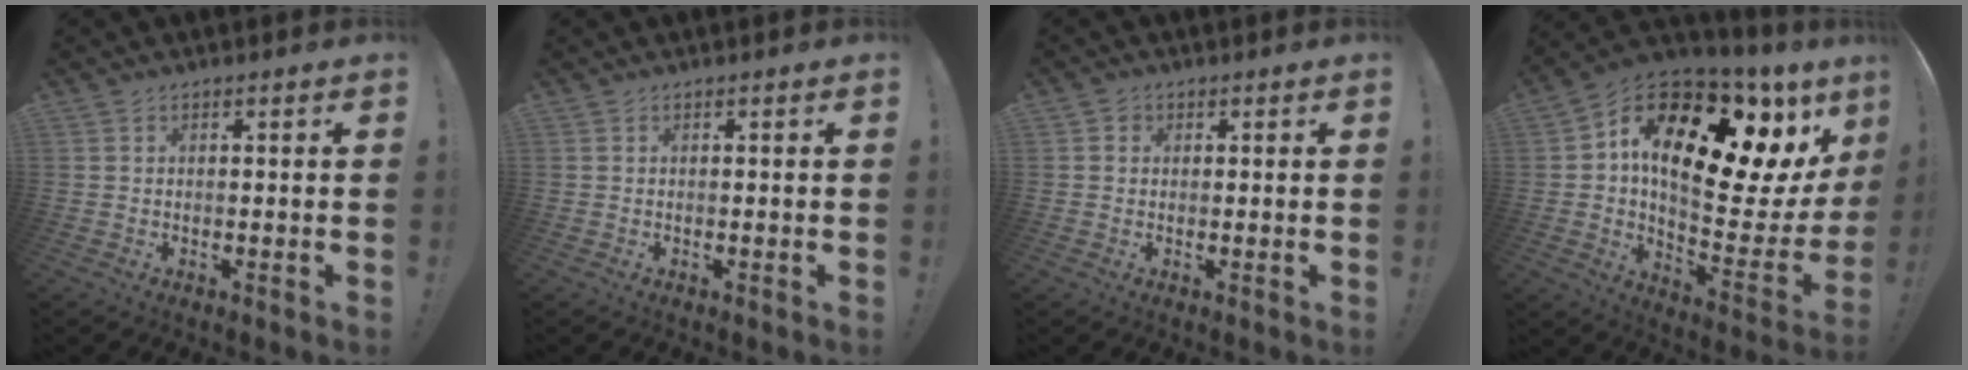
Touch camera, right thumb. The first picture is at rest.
{"total": 0.0}
{"total": 1.6, "force": [0.3, 1.5, 0.5], "torque": [-0.002, 0.001, 0.004]}
{"total": 21.3, "force": [7.2, 10.3, 17.2], "torque": [-0.266, -0.045, 0.127]}